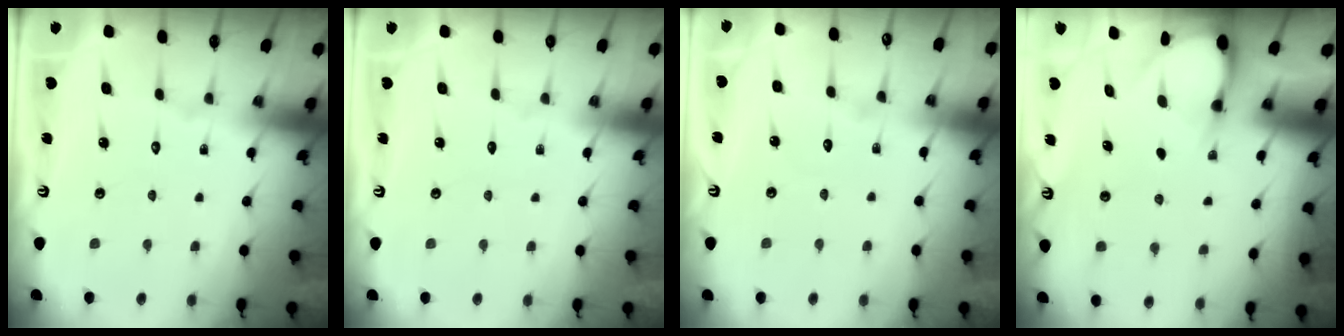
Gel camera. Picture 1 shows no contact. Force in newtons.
{"total": 0.0}
{"total": 2.0, "press": 2.0, "slide": 0.2}
{"total": 3.1, "press": 3.1, "slide": 0.3}